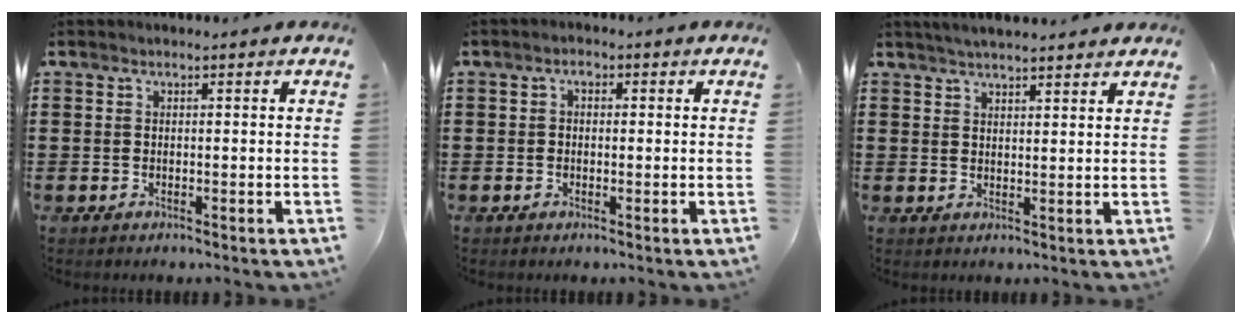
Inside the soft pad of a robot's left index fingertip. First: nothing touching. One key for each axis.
{"total": 1.5, "fx": -0.1, "fy": 0.9, "fz": 1.2, "tx": -0.024, "ty": 0.006, "tz": -0.003}
{"total": 2.8, "fx": 2.8, "fy": 0.1, "fz": 0.5, "tx": -0.018, "ty": -0.003, "tz": 0.052}